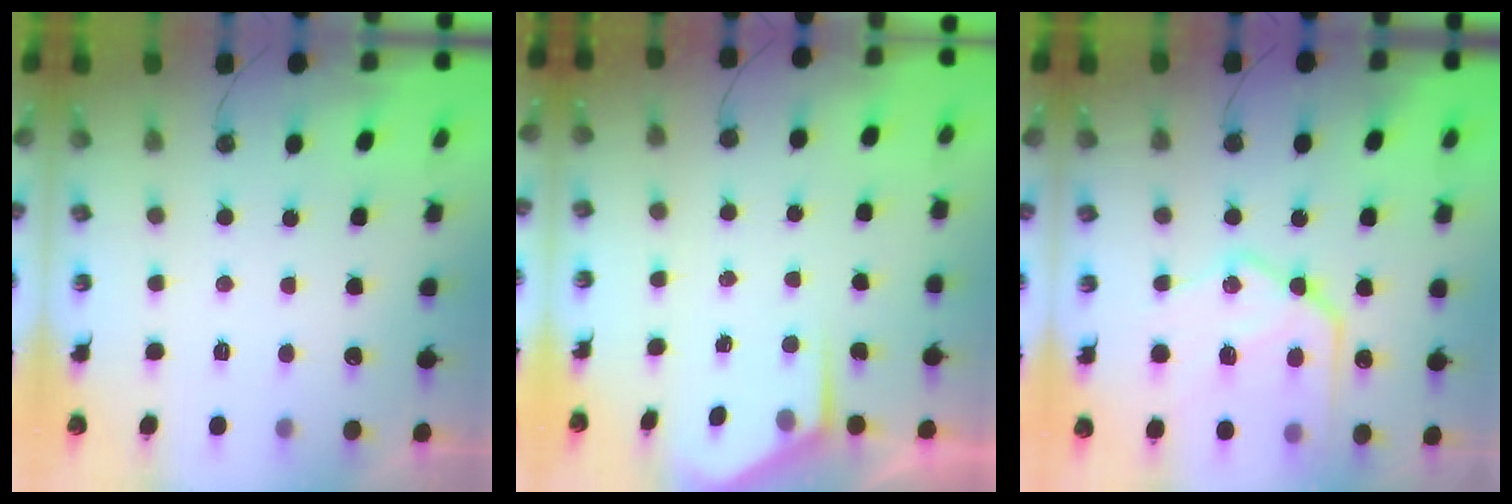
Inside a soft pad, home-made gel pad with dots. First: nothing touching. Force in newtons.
{"total": 2.8, "press": 2.8, "slide": 0.4}
{"total": 20.4, "press": 20.3, "slide": 1.6}